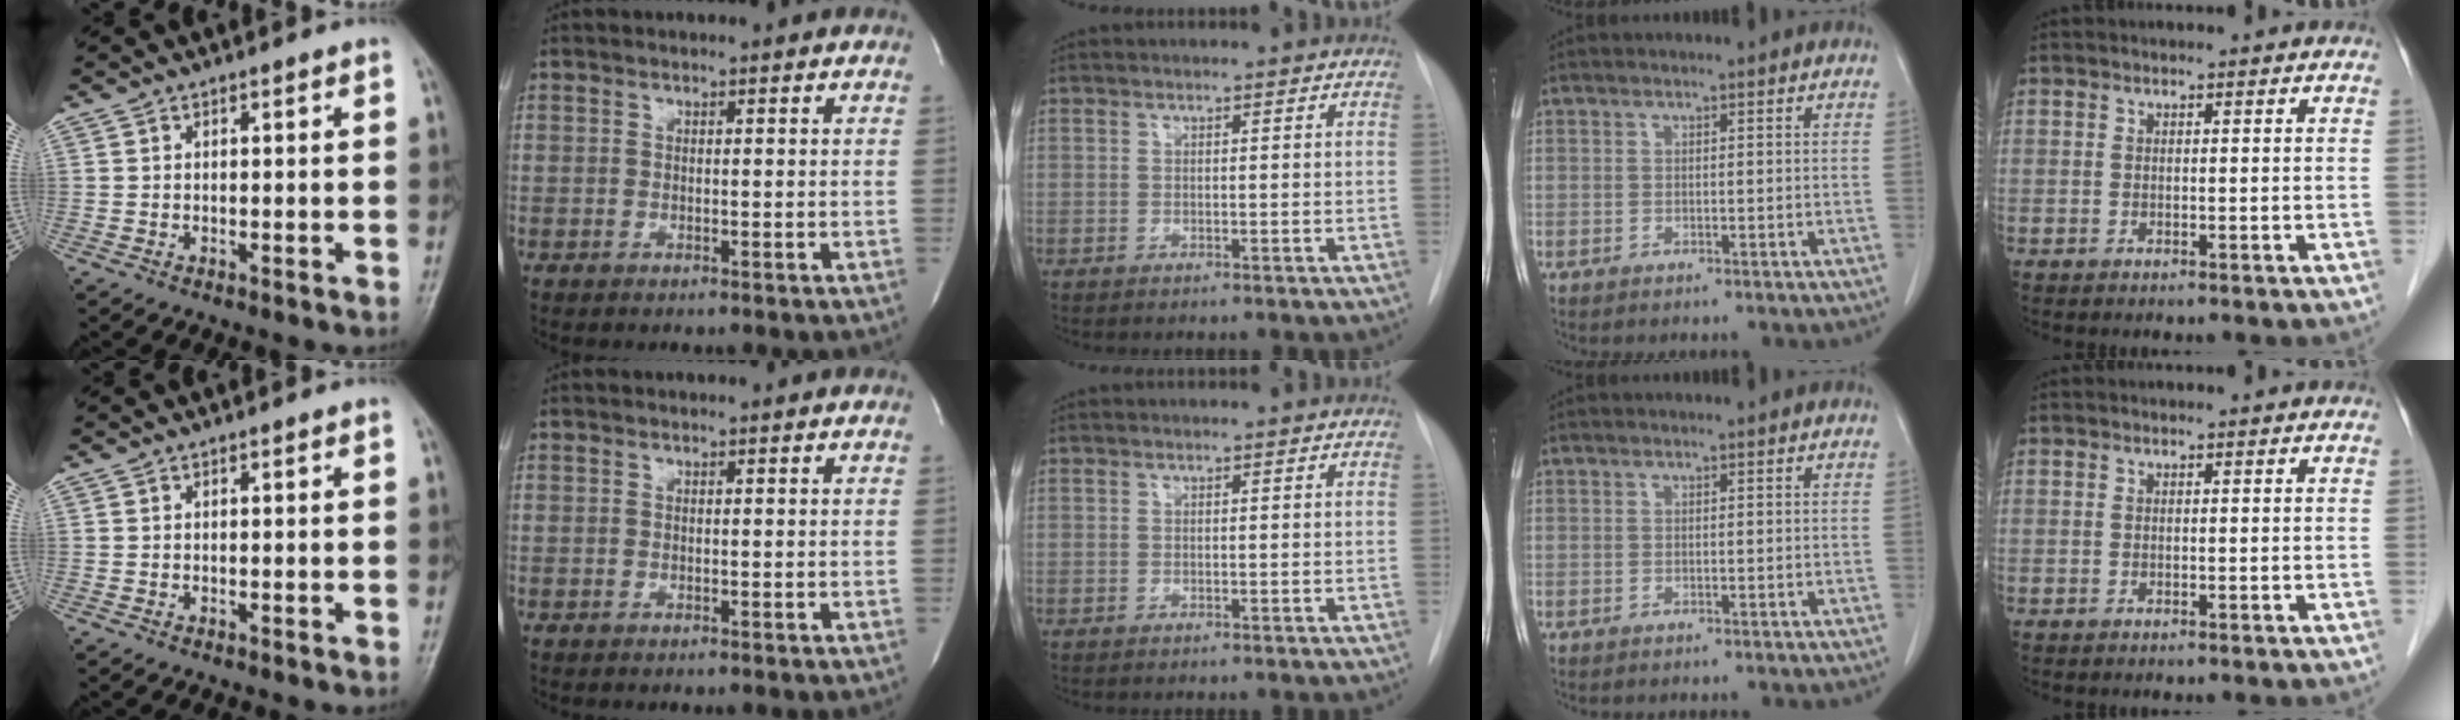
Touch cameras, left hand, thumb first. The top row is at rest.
{}